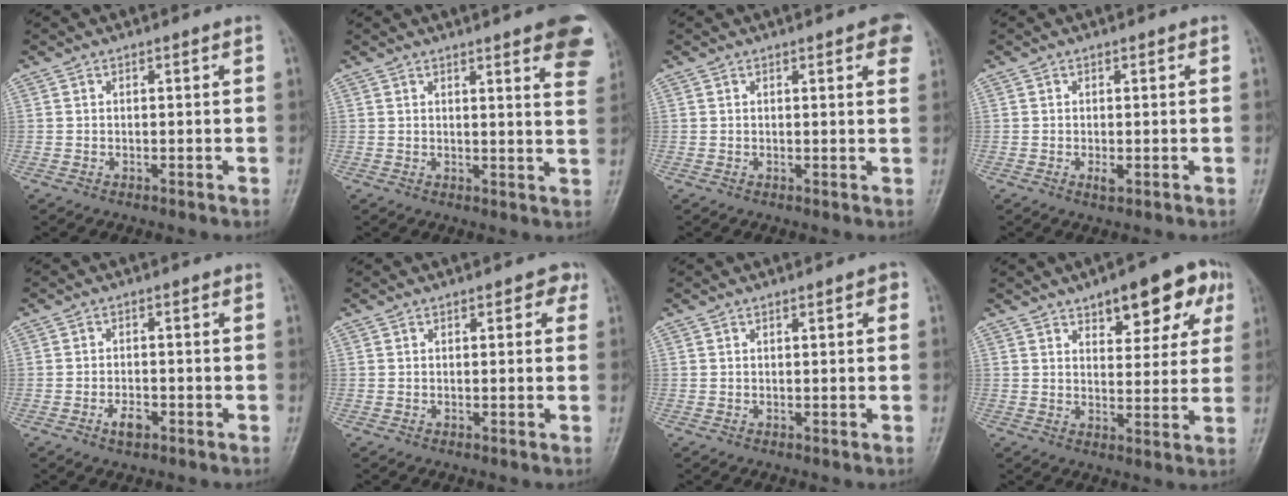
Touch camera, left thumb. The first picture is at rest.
{"total": 12.5, "force": [7.7, 2.4, 9.5], "torque": [-0.095, -0.028, 0.075]}
{"total": 5.0, "force": [2.6, 1.3, 4.0], "torque": [-0.032, -0.001, 0.025]}
{"total": 1.5, "force": [-0.2, 0.7, 1.3], "torque": [-0.020, -0.005, -0.001]}
{"total": 2.9, "force": [-1.5, 1.5, 2.0], "torque": [-0.034, 0.006, -0.025]}
{"total": 2.2, "force": [1.0, 1.3, 1.5], "torque": [-0.003, 0.001, 0.008]}
{"total": 1.6, "force": [0.6, 0.5, 1.4], "torque": [-0.017, 0.002, 0.007]}
{"total": 12.4, "force": [6.4, 5.5, 9.1], "torque": [-0.076, -0.012, 0.081]}